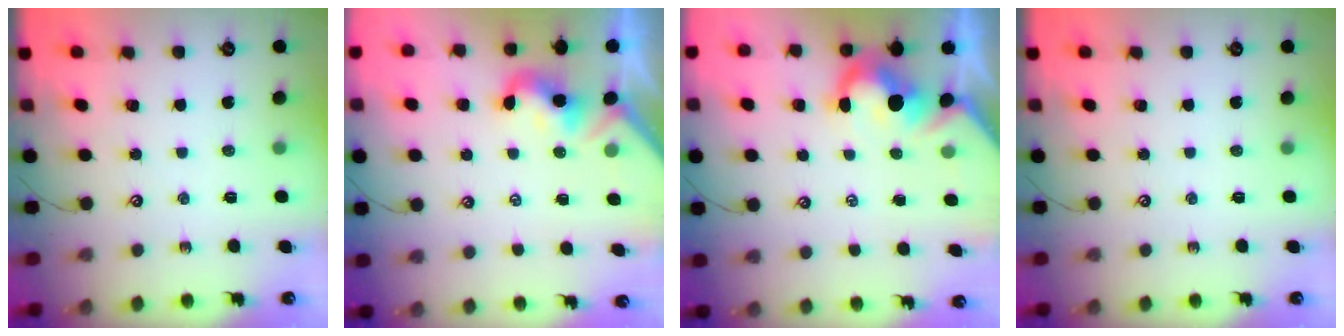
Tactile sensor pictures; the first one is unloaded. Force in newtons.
{"total": 0.9, "press": 0.7, "slide": 0.6}
{"total": 5.8, "press": 5.7, "slide": 1.3}
{"total": 0.0}